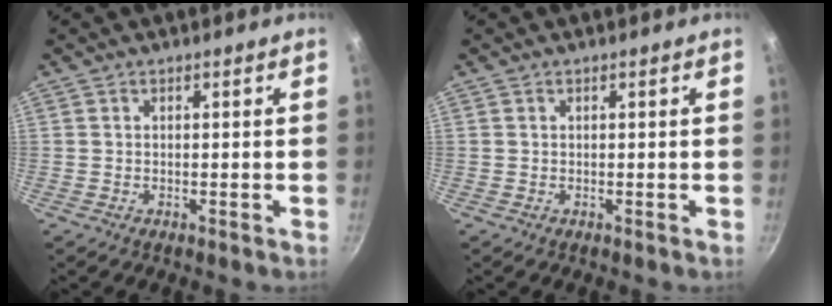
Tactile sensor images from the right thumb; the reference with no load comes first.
{"total": 0.0}